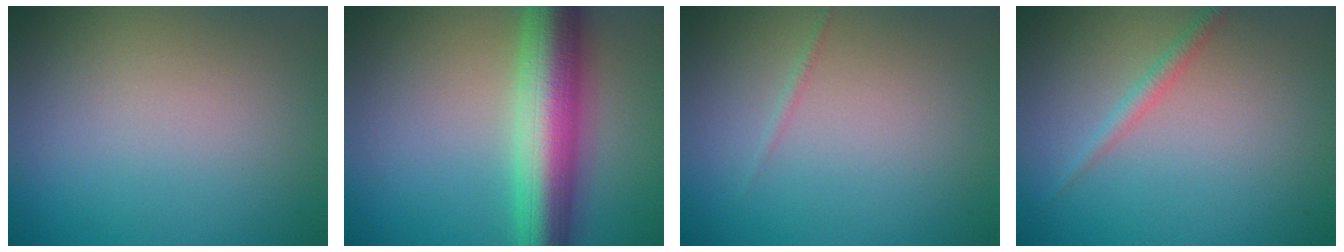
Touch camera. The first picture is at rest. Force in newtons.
{"total": 9.4, "press": 9.4, "slide": 0.3}
{"total": 0.5, "press": 0.5, "slide": 0.0}
{"total": 1.4, "press": 1.4, "slide": 0.0}